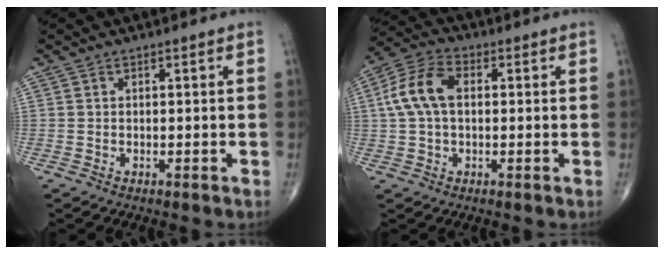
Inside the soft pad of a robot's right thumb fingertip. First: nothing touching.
{"total": 9.4, "force": [1.1, 5.9, 7.3], "torque": [-0.154, 0.028, 0.017]}